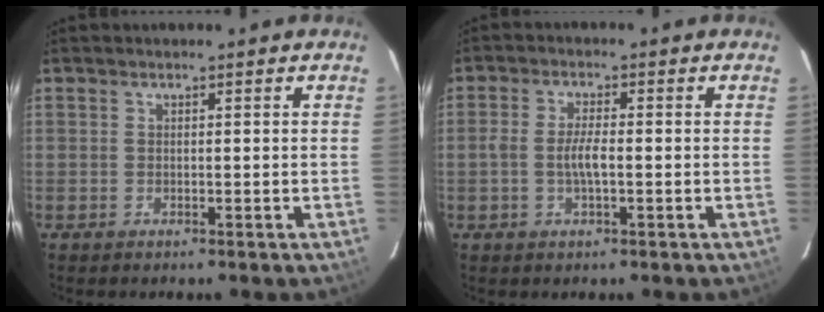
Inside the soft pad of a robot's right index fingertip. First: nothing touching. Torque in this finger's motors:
{"motor_torque": [0.43, -0.07, 0.16, 0.10]}